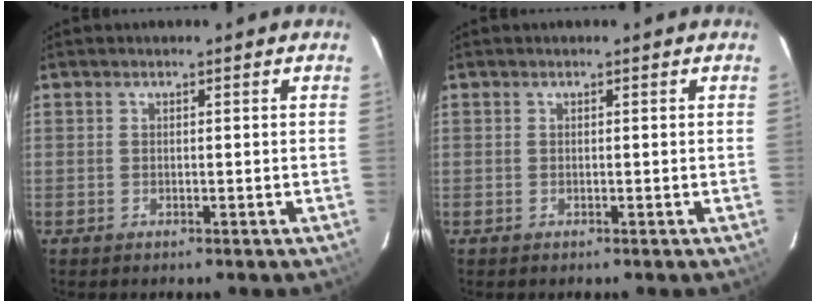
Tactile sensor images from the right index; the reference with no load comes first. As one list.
[{"total": 0.0}]